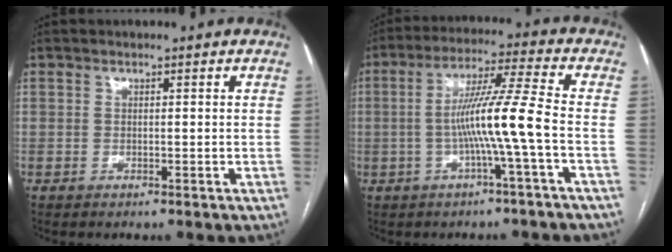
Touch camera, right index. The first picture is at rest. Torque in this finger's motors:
{"motor_torque": [1.58, -0.42, 0.88, 0.21]}